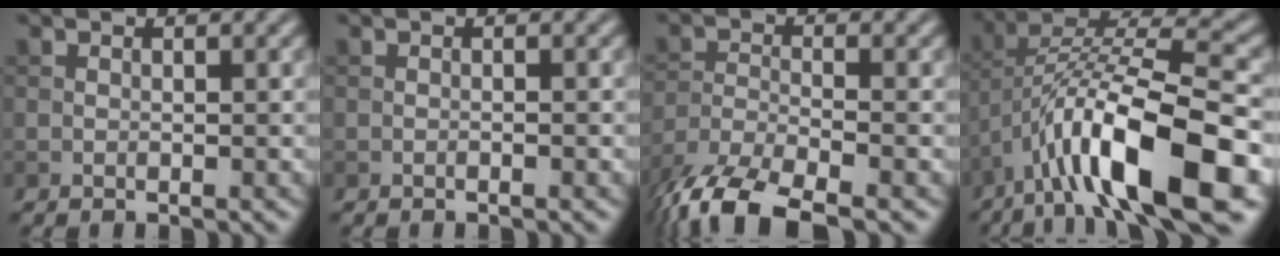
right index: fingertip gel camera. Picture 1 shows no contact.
{"total": 0.6, "force": [-0.4, 0.0, 0.5], "torque": [-0.009, 0.000, -0.008]}
{"total": 9.4, "force": [-7.1, 2.8, 5.5], "torque": [-0.112, -0.018, -0.140]}
{"total": 13.5, "force": [-6.0, 4.0, 11.4], "torque": [-0.194, 0.009, -0.101]}